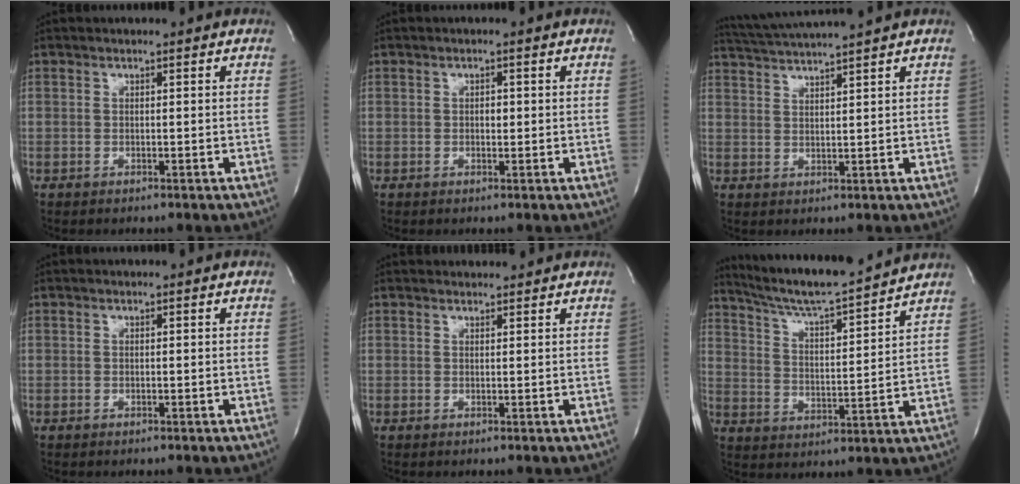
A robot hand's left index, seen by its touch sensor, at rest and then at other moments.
{"total": 1.0, "force": [0.0, 0.6, 0.8], "torque": [-0.012, 0.000, 0.000]}
{"total": 7.6, "force": [6.9, -1.9, 2.6], "torque": [-0.050, 0.009, 0.117]}
{"total": 0.0}
{"total": 3.3, "force": [3.2, 0.6, 0.2], "torque": [-0.007, 0.019, 0.044]}
{"total": 15.5, "force": [14.2, 0.0, 6.2], "torque": [-0.113, 0.001, 0.225]}